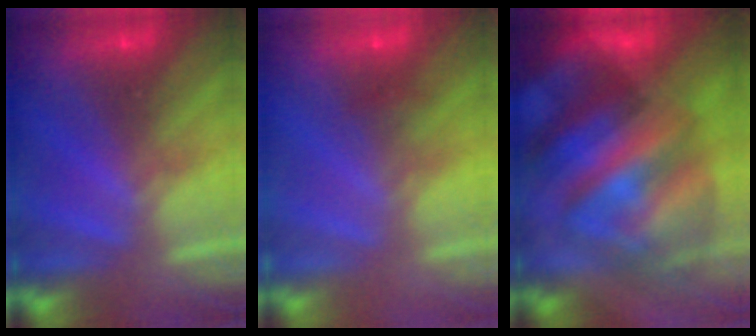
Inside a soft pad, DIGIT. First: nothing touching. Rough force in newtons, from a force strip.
{"total": 1.7}
{"total": 9.4}